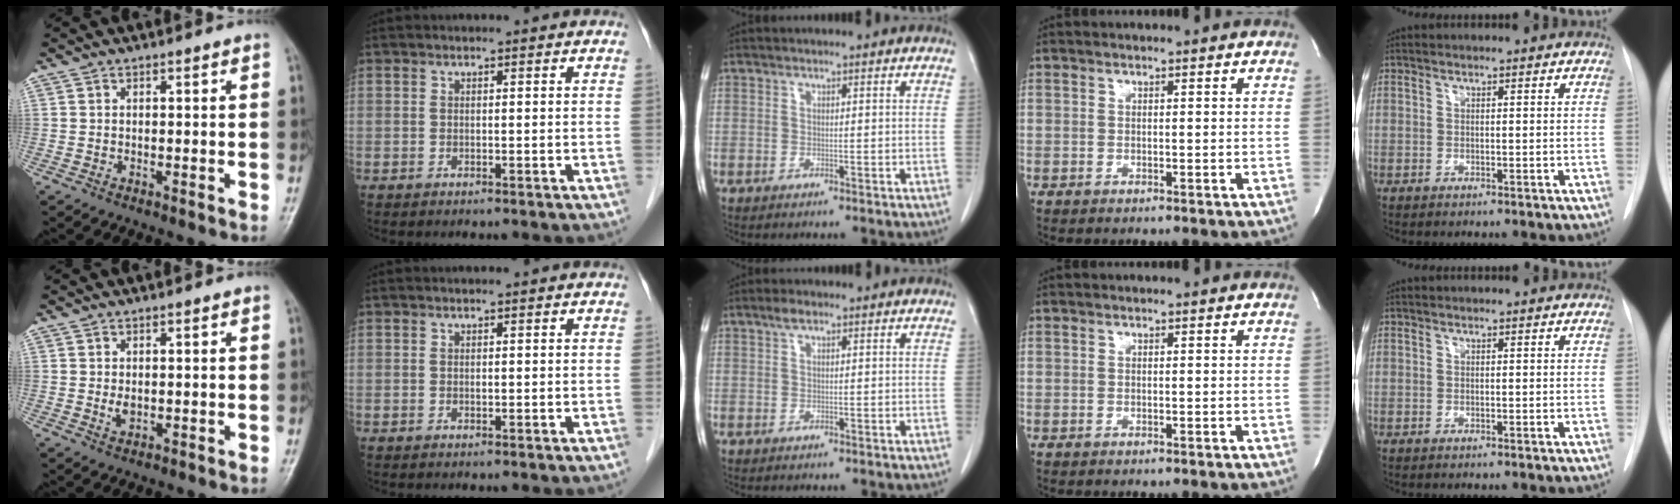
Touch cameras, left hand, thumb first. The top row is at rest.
{"thumb": {"total": 1.7, "force": [0.3, 0.9, 1.4], "torque": [-0.021, -0.005, 0.010]}, "middle": {"total": 1.4, "force": [0.8, 0.5, 1.0], "torque": [-0.020, 0.009, 0.014]}}